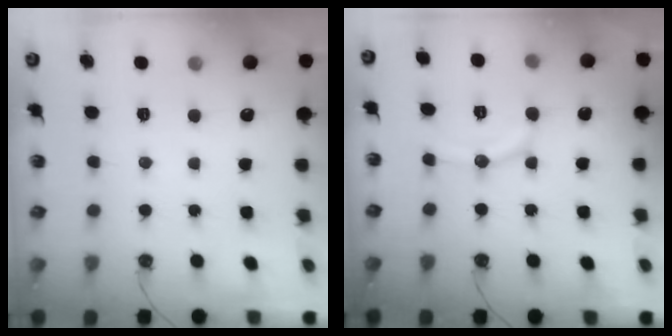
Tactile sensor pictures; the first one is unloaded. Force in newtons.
{"total": 9.1, "press": 9.1, "slide": 0.0}